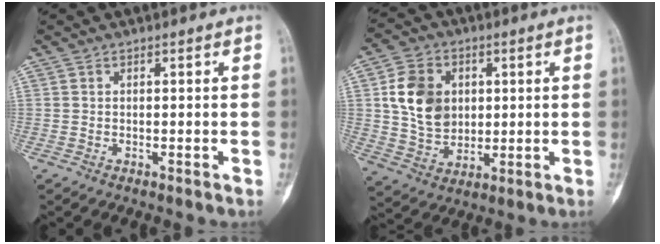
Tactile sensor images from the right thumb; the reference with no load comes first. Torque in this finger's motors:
{"motor_torque": [1.42, 1.58, 0.76, -0.70, 0.25]}